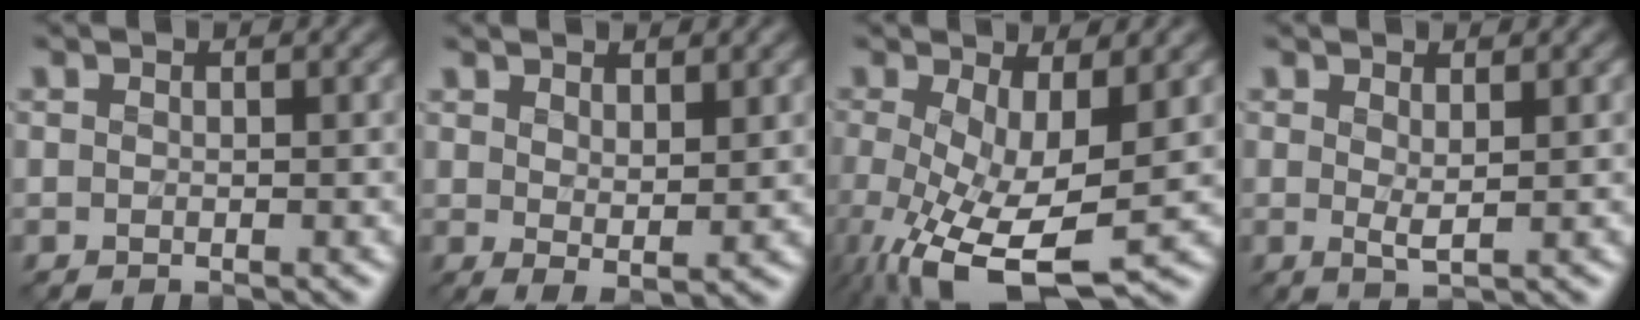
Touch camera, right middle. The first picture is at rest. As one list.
[{"total": 2.6, "force": [1.4, 0.8, 2.0], "torque": [-0.039, -0.007, 0.030]}, {"total": 9.4, "force": [-2.7, 3.6, 8.3], "torque": [-0.169, -0.026, -0.039]}, {"total": 1.2, "force": [0.5, 0.2, 1.1], "torque": [-0.021, -0.004, 0.011]}]